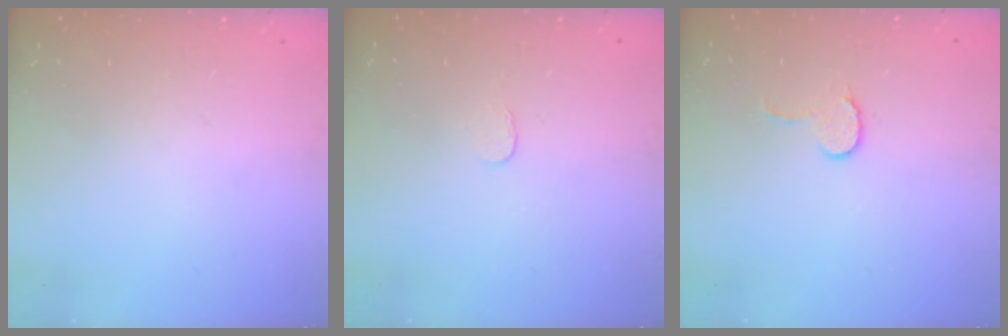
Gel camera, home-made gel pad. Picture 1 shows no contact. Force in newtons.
{"total": 2.6, "press": 2.6, "slide": 0.2}
{"total": 5.9, "press": 5.9, "slide": 0.5}